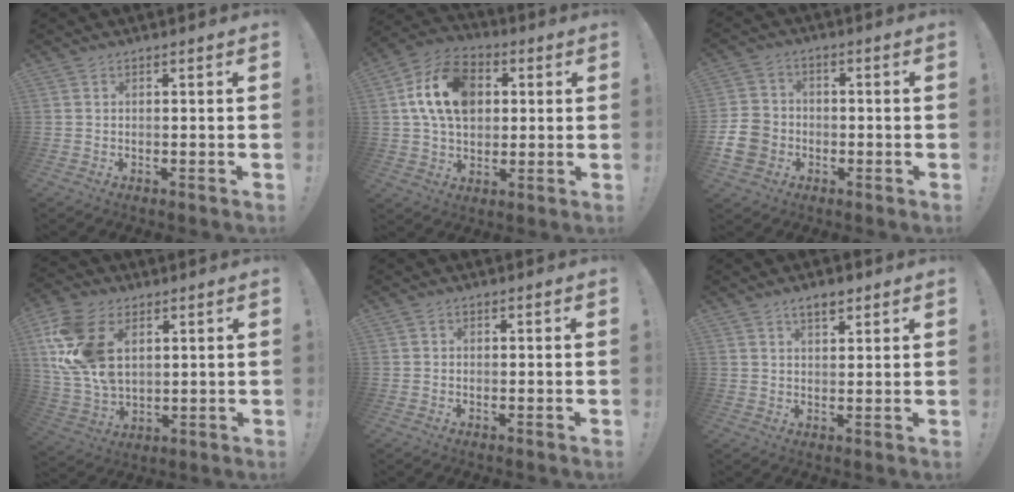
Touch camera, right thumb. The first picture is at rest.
{"total": 16.3, "force": [3.8, 11.8, 10.6], "torque": [-0.189, 0.001, 0.073]}
{"total": 10.8, "force": [-3.4, 9.1, 4.7], "torque": [-0.083, 0.028, -0.062]}
{"total": 18.9, "force": [6.2, 12.6, 12.7], "torque": [-0.262, -0.020, 0.116]}
{"total": 0.6, "force": [-0.1, 0.6, 0.2], "torque": [0.001, 0.000, -0.003]}
{"total": 4.5, "force": [3.1, 2.1, 2.5], "torque": [-0.034, -0.014, 0.053]}